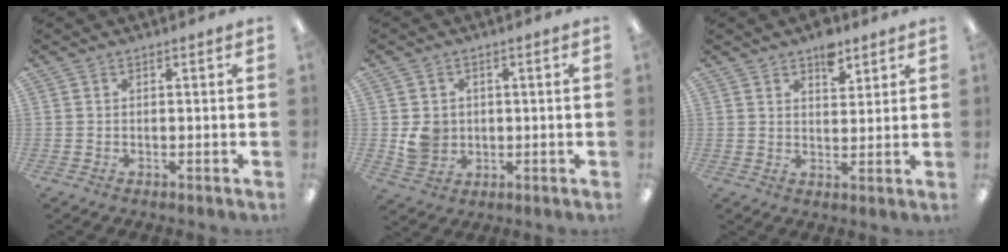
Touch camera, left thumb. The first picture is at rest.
{"total": 5.2, "force": [0.4, 4.8, 1.9], "torque": [-0.017, 0.002, 0.009]}
{"total": 6.1, "force": [4.3, 3.1, 3.0], "torque": [-0.031, -0.022, 0.071]}